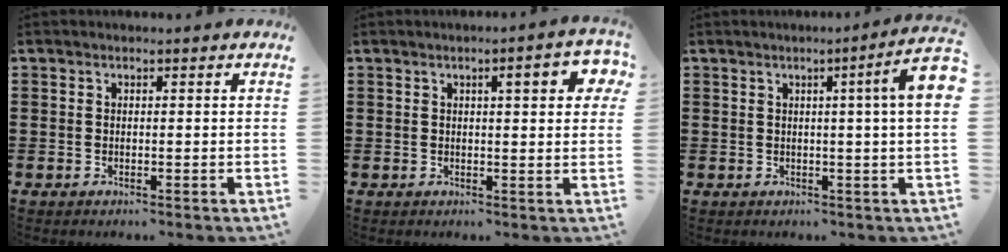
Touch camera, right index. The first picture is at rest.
{"total": 4.7, "force": [1.6, 1.1, 4.2], "torque": [-0.060, -0.001, 0.019]}
{"total": 6.2, "force": [1.4, -0.1, 6.0], "torque": [-0.096, -0.013, 0.017]}